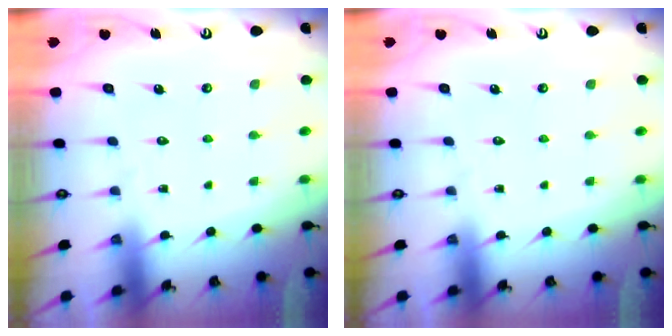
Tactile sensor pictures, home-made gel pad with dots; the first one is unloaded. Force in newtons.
{"total": 0.0}